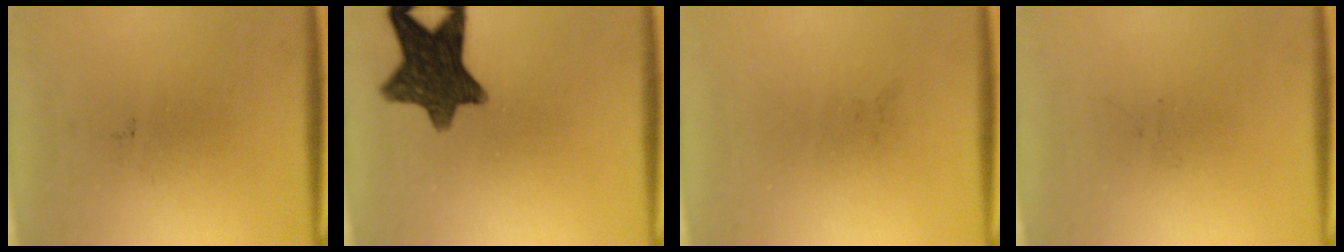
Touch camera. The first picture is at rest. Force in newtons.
{"total": 12.2}
{"total": 0.0}
{"total": 0.0}